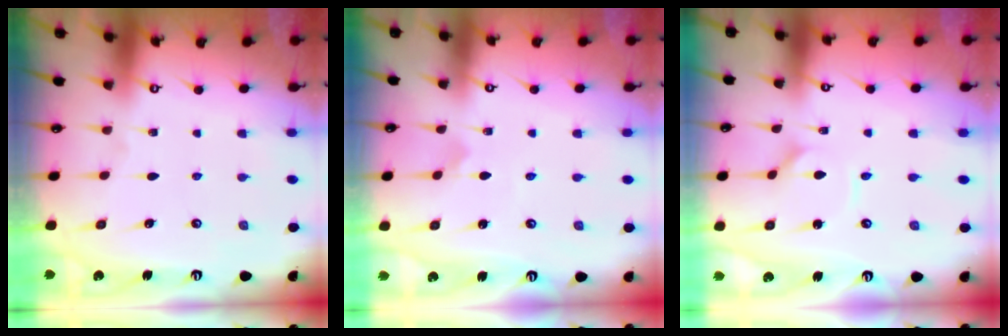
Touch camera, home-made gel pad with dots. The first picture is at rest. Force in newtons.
{"total": 0.9, "press": 0.9, "slide": 0.0}
{"total": 1.1, "press": 1.1, "slide": 0.2}